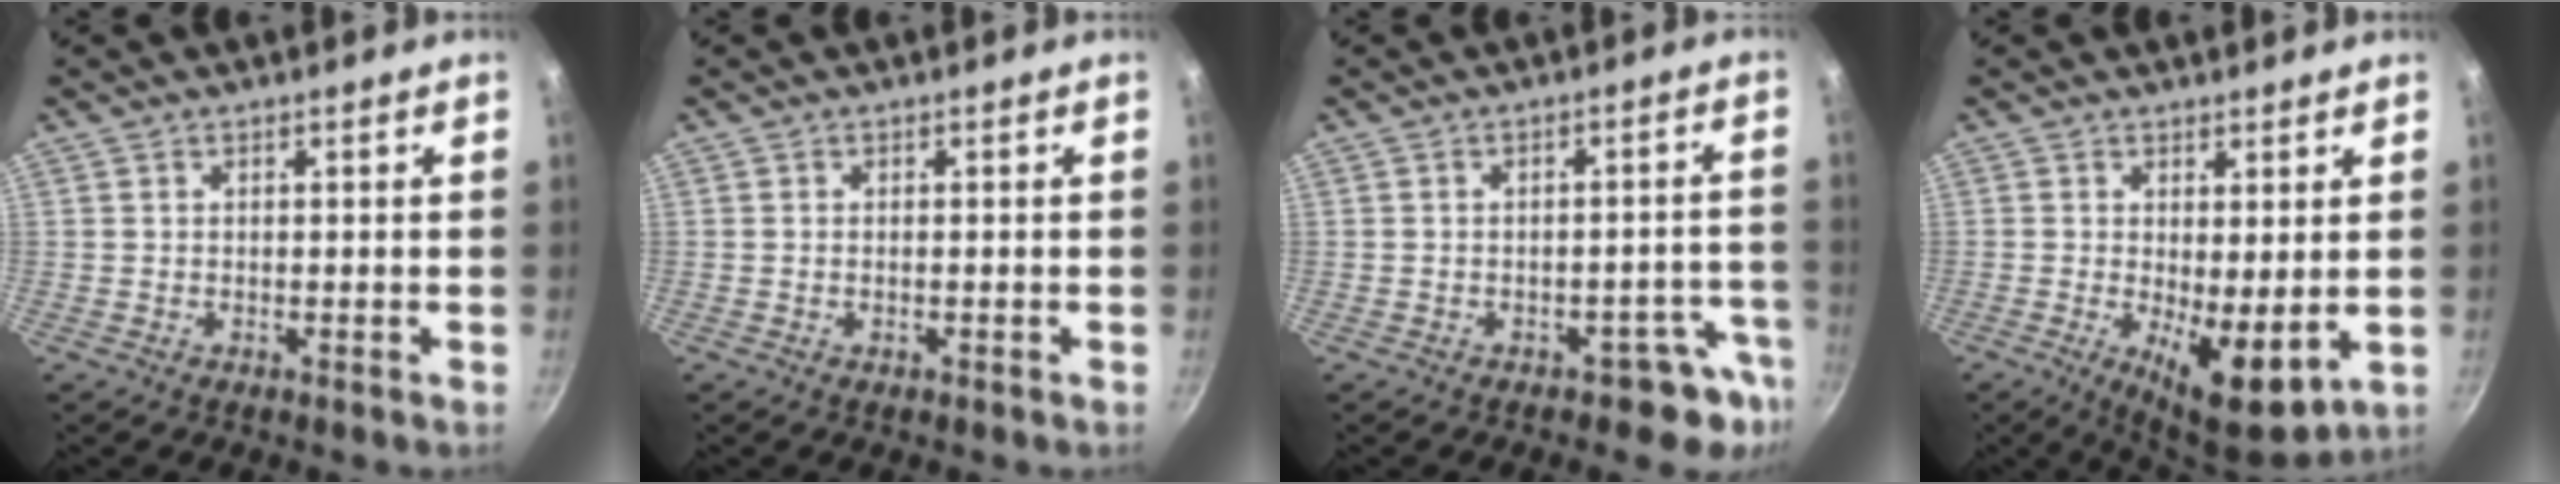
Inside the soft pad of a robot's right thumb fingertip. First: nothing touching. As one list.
[{"total": 0.6, "force": [-0.2, 0.3, 0.5], "torque": [-0.008, 0.003, -0.005]}, {"total": 5.8, "force": [-3.8, 3.4, 2.7], "torque": [0.025, 0.048, -0.039]}, {"total": 8.8, "force": [-0.3, 3.3, 8.1], "torque": [-0.108, -0.019, 0.005]}]